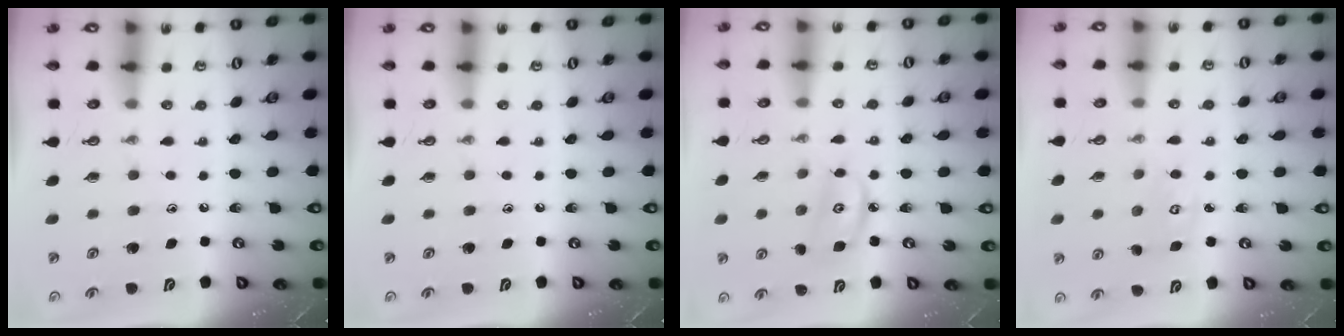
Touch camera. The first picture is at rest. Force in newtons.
{"total": 0.0}
{"total": 5.6, "press": 5.5, "slide": 0.4}
{"total": 3.5, "press": 3.5, "slide": 0.3}